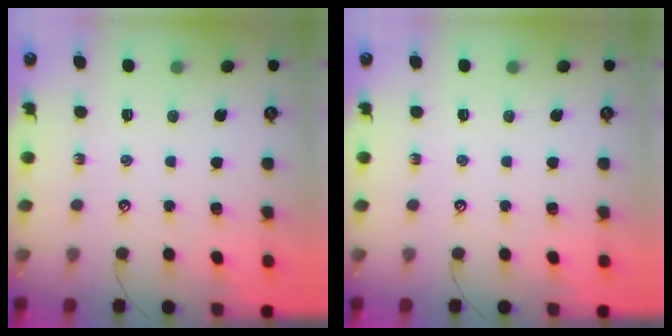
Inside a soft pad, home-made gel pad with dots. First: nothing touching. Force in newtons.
{"total": 0.0}